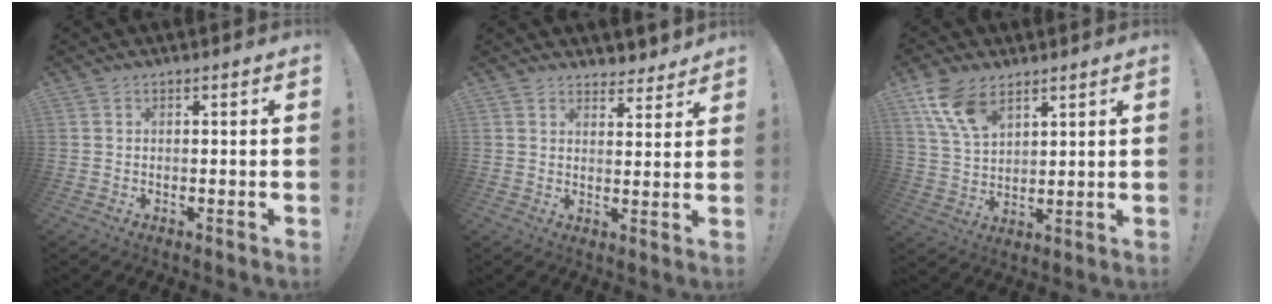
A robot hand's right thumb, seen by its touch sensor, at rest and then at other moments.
{"total": 4.2, "force": [3.7, 1.8, 1.0], "torque": [0.005, -0.035, 0.064]}
{"total": 11.0, "force": [7.0, 5.8, 6.3], "torque": [-0.118, -0.027, 0.137]}